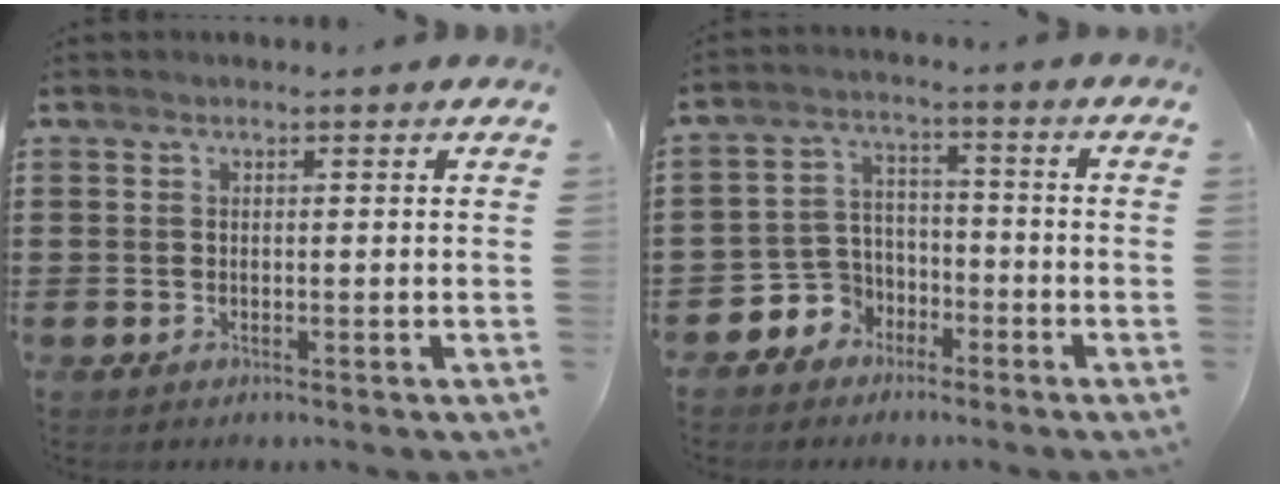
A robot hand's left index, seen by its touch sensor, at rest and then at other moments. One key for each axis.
{"total": 5.3, "fx": -3.1, "fy": 4.2, "fz": 0.6, "tx": -0.038, "ty": 0.002, "tz": -0.063}